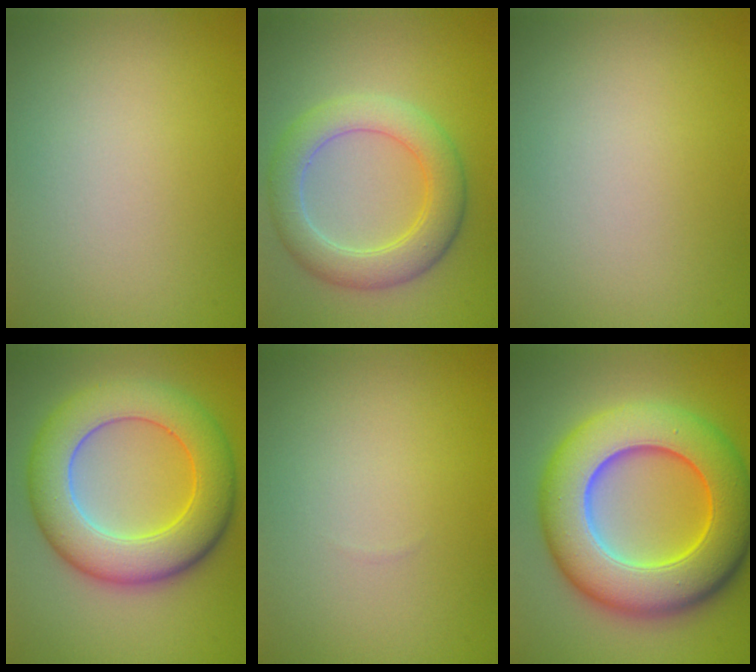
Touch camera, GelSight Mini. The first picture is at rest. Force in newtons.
{"total": 5.3, "press": 5.2, "slide": 0.4}
{"total": 0.0}
{"total": 9.1, "press": 9.1, "slide": 0.1}
{"total": 0.0}
{"total": 12.8, "press": 12.8, "slide": 0.3}